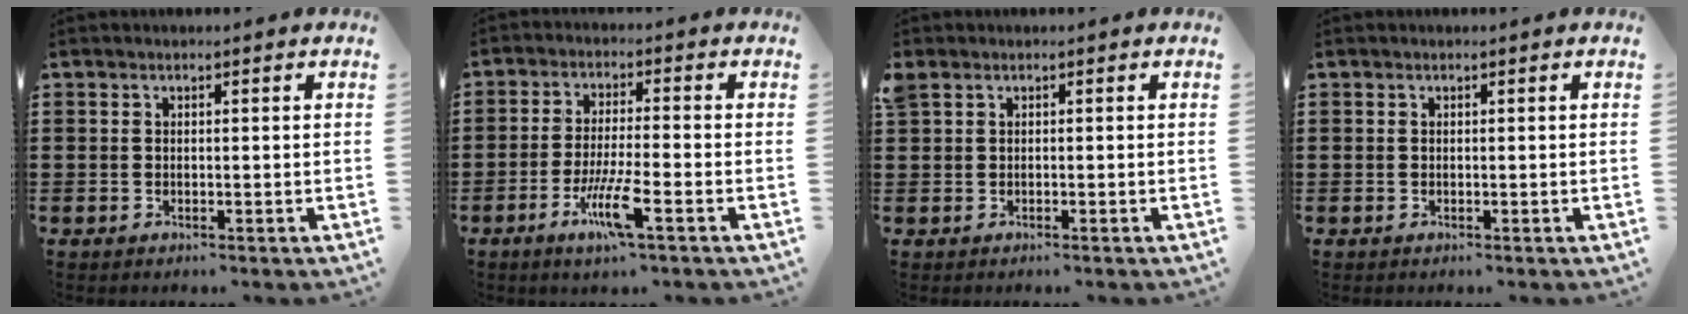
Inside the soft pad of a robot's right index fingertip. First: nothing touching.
{"total": 7.1, "force": [-3.6, 0.8, 6.1], "torque": [-0.123, -0.013, -0.067]}
{"total": 0.8, "force": [0.2, 0.6, 0.5], "torque": [-0.013, 0.004, 0.004]}
{"total": 0.0}